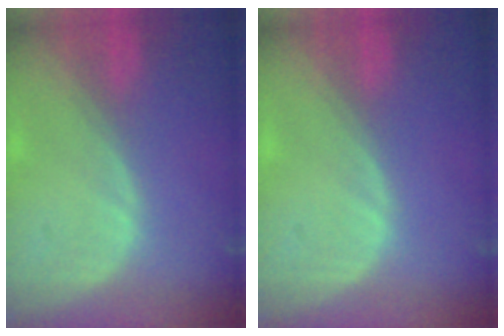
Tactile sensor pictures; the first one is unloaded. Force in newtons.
{"total": 0.0}